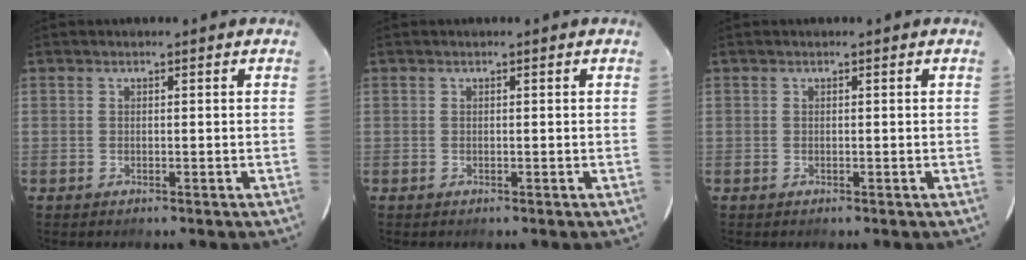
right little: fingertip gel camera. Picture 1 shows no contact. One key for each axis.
{"total": 0.0}
{"total": 0.0}